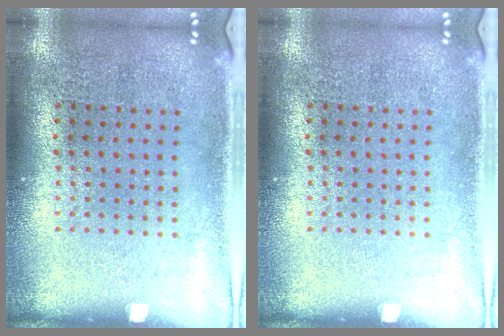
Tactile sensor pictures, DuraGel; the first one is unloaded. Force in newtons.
{"total": 0.0}